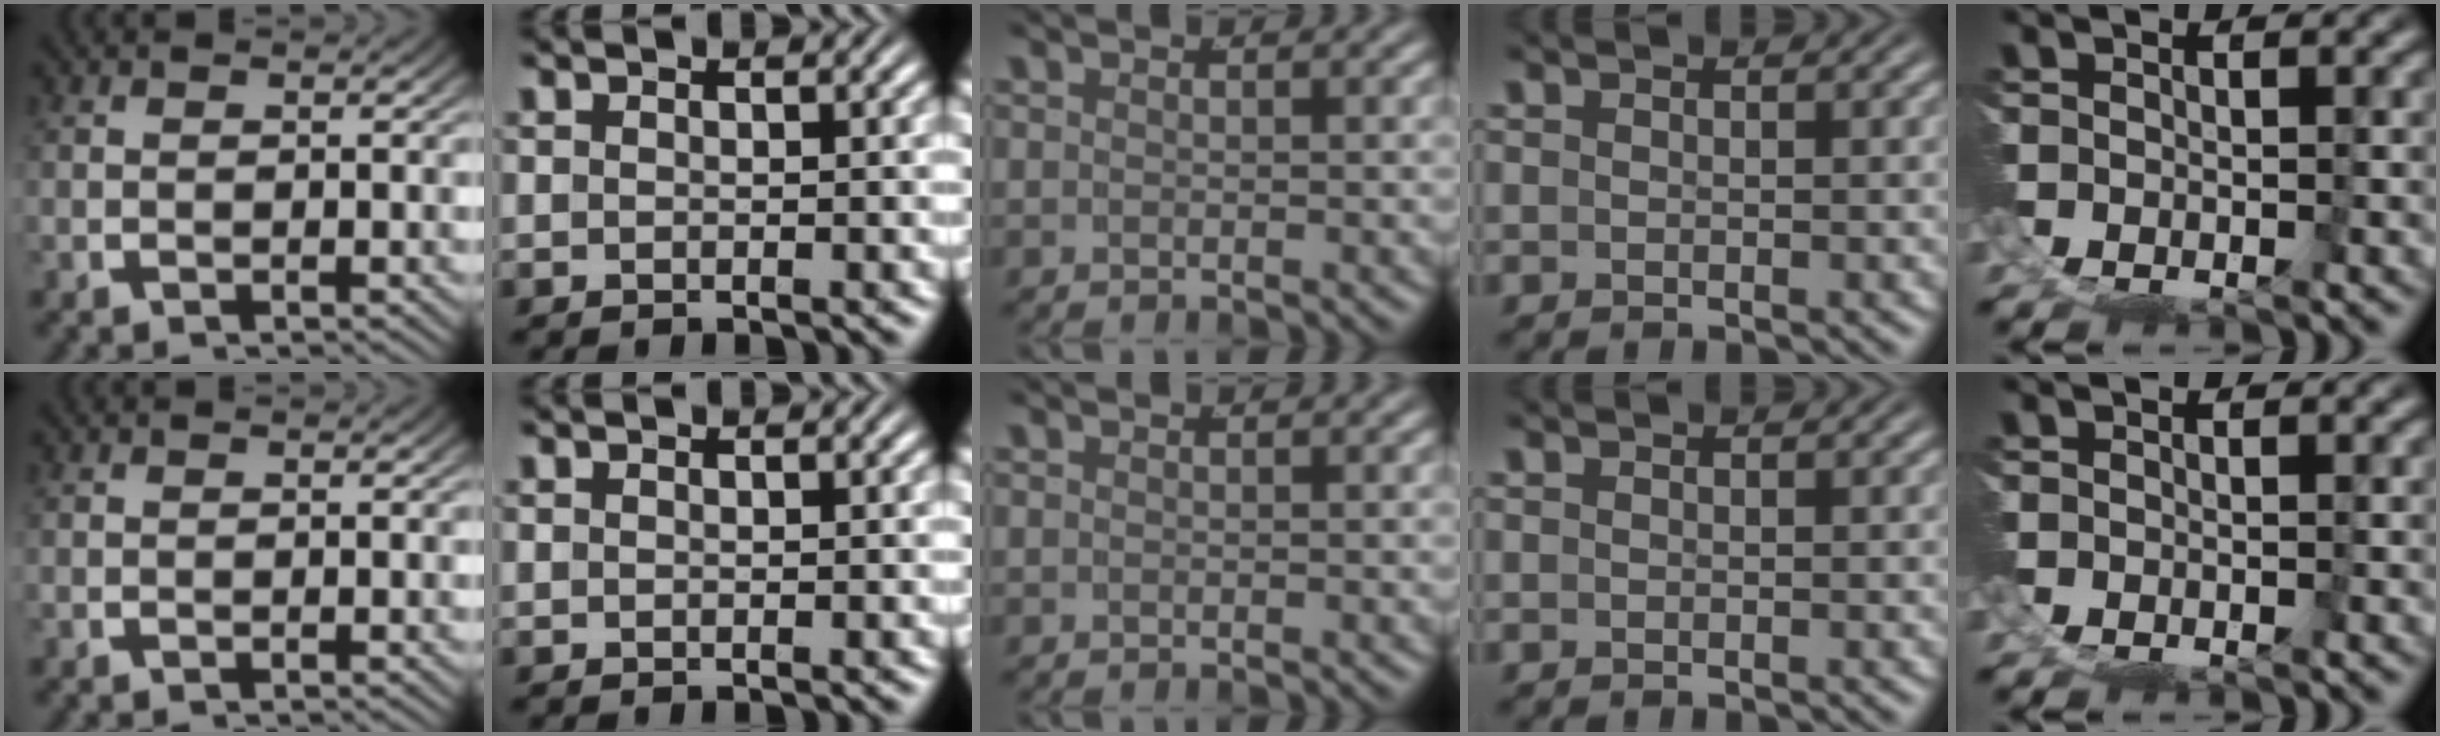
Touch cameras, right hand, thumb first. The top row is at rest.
{}